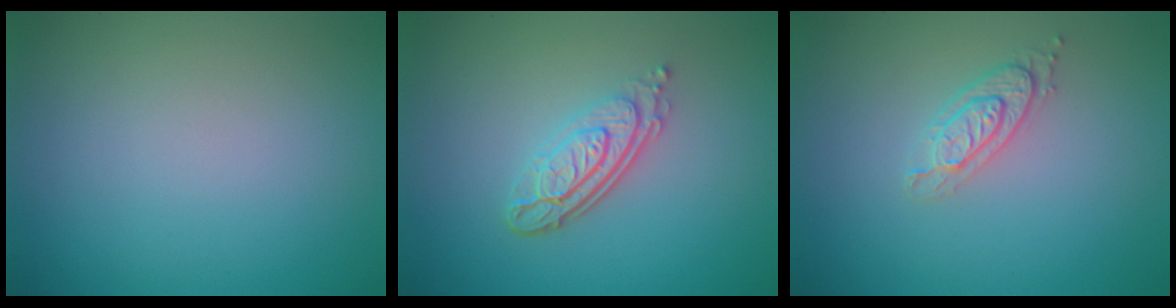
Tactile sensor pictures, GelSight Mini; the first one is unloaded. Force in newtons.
{"total": 4.4, "press": 3.1, "slide": 3.1}
{"total": 2.1, "press": 2.1, "slide": 0.4}